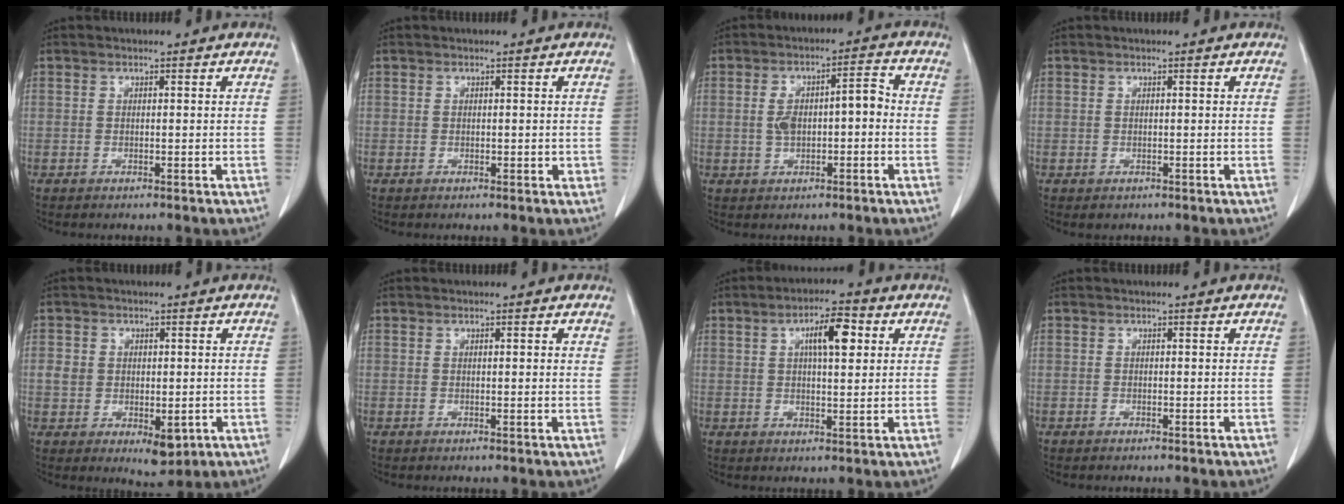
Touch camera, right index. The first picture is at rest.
{"total": 1.0, "force": [-0.1, 0.6, 0.9], "torque": [-0.011, 0.002, 0.000]}
{"total": 6.8, "force": [-0.4, 2.7, 6.2], "torque": [-0.115, 0.030, -0.005]}
{"total": 0.7, "force": [-0.2, 0.6, 0.1], "torque": [-0.003, 0.003, 0.001]}
{"total": 6.7, "force": [-1.1, 4.6, 4.8], "torque": [-0.058, -0.001, -0.003]}
{"total": 1.0, "force": [0.5, 0.2, 0.9], "torque": [-0.015, 0.001, 0.005]}
{"total": 6.9, "force": [2.4, 2.0, 6.2], "torque": [-0.103, 0.012, 0.036]}
{"total": 0.0}